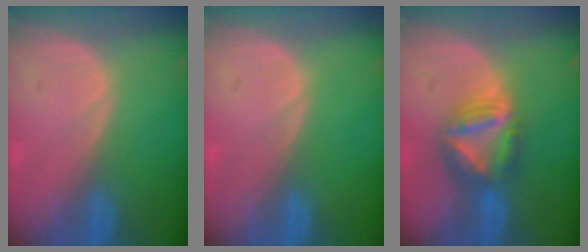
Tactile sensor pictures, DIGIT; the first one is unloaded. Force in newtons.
{"total": 0.0}
{"total": 7.7, "press": 6.6, "slide": 4.0}